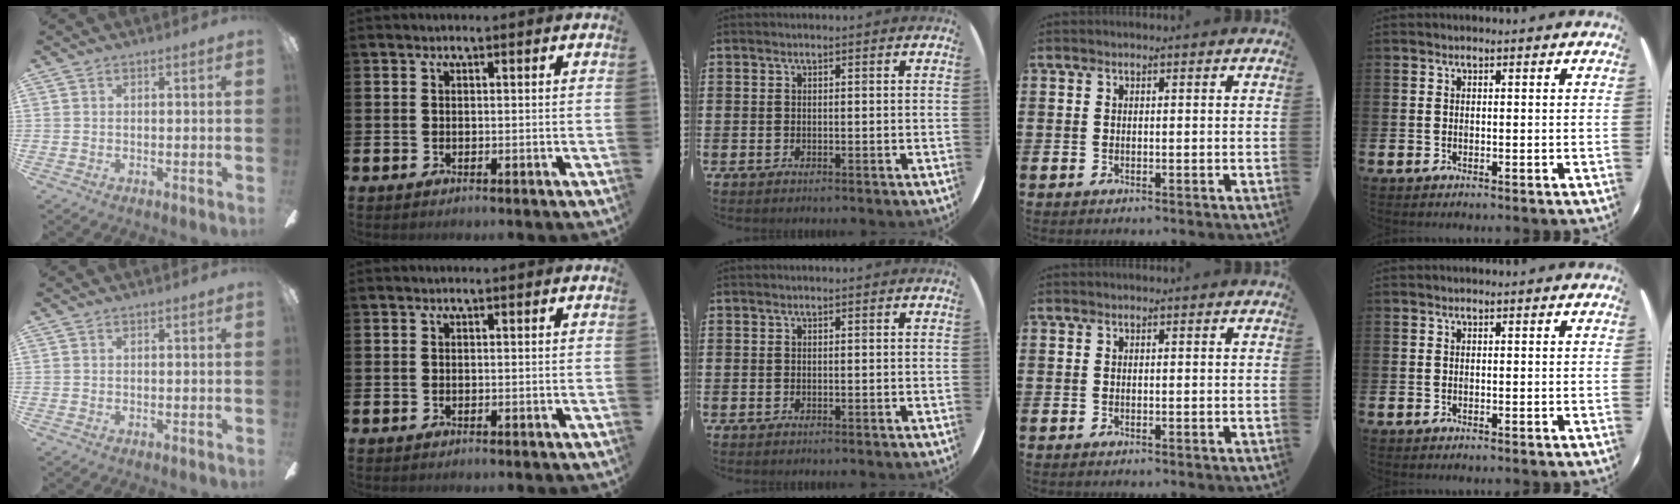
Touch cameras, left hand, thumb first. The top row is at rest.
{}